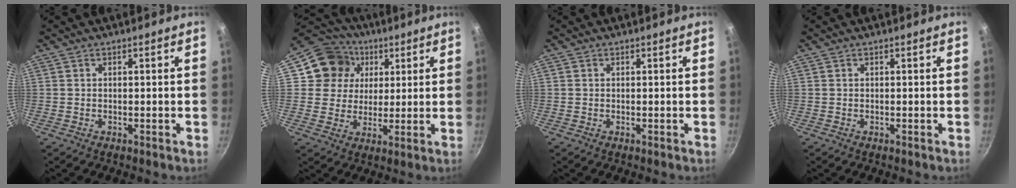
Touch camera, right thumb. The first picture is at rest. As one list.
[{"total": 11.8, "force": [3.6, 10.7, 3.3], "torque": [-0.024, 0.010, 0.052]}, {"total": 0.0}, {"total": 0.0}]